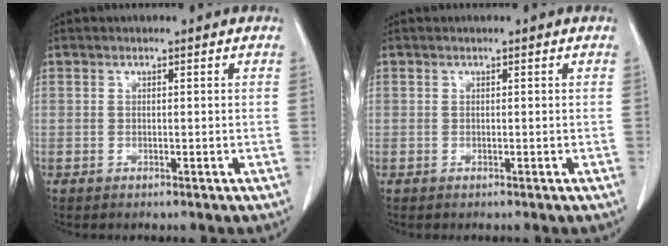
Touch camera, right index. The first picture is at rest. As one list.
[{"total": 0.0}]